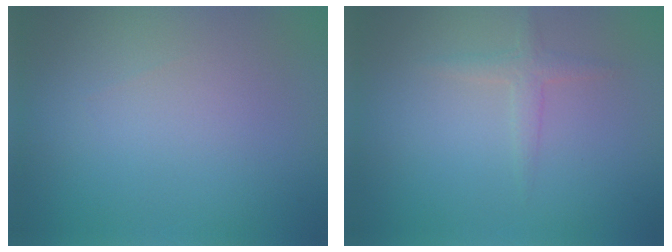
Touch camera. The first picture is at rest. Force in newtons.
{"total": 1.5, "press": 1.5, "slide": 0.1}